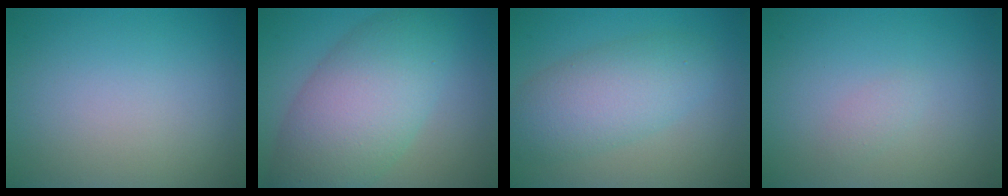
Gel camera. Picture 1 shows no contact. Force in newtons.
{"total": 8.8, "press": 8.8, "slide": 0.2}
{"total": 5.4, "press": 5.4, "slide": 0.2}
{"total": 0.8, "press": 0.8, "slide": 0.0}